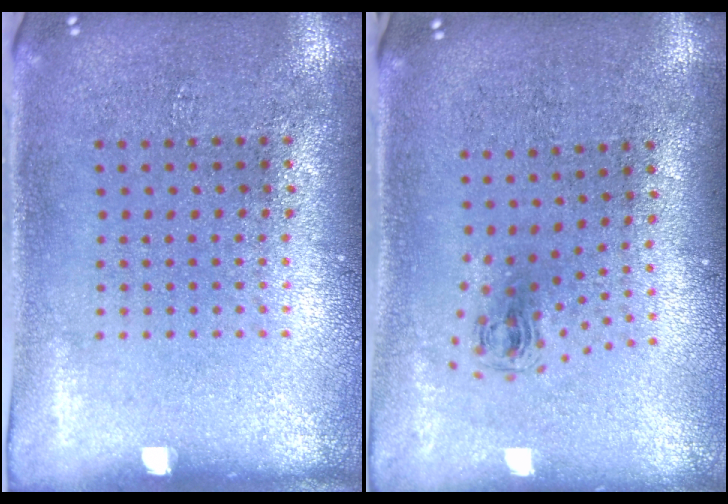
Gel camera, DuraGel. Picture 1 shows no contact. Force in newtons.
{"total": 0.7, "press": 0.4, "slide": 0.6}